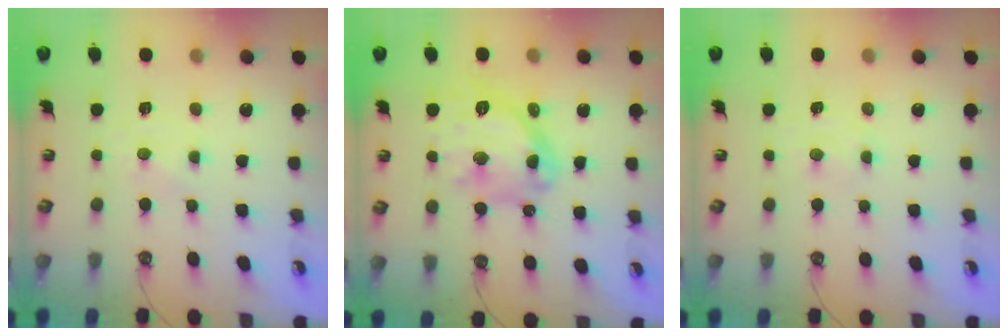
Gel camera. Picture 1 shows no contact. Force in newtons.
{"total": 18.9, "press": 18.8, "slide": 1.9}
{"total": 1.9, "press": 1.9, "slide": 0.3}